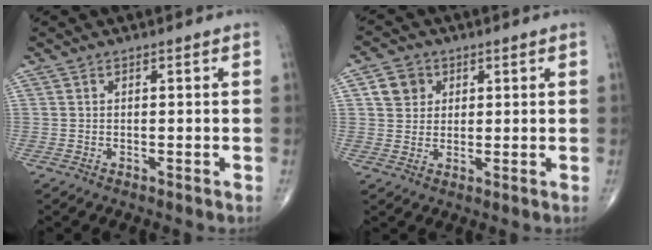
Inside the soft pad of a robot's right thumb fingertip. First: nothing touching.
{"total": 6.1, "force": [1.9, 5.4, 2.0], "torque": [-0.006, -0.001, 0.030]}